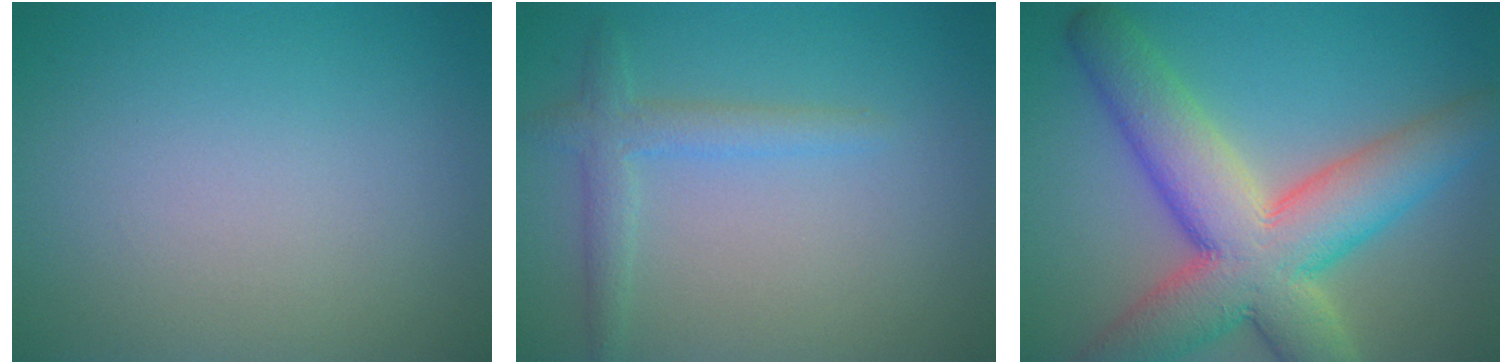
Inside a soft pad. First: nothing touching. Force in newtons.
{"total": 2.4, "press": 2.4, "slide": 0.1}
{"total": 11.2, "press": 11.2, "slide": 0.9}